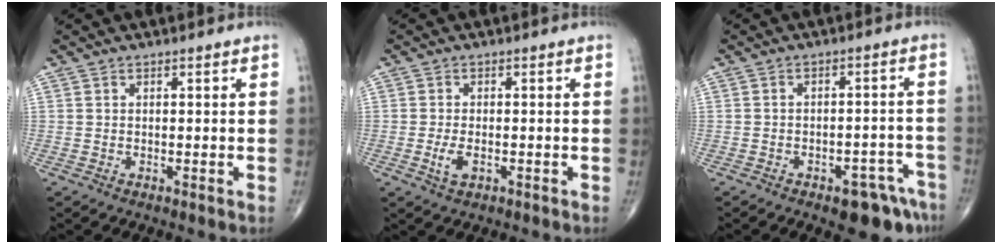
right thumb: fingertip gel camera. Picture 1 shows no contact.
{"total": 3.1, "force": [-0.9, 1.6, 2.5], "torque": [-0.053, -0.002, -0.016]}
{"total": 8.4, "force": [-5.4, 3.6, 5.2], "torque": [-0.045, 0.043, -0.065]}